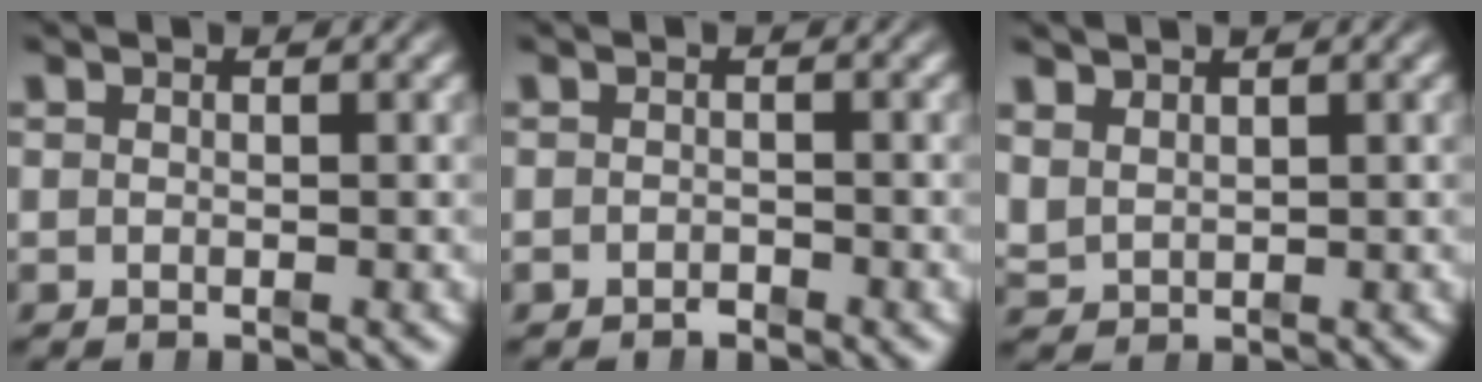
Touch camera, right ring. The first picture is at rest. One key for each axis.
{"total": 1.0, "fx": -0.9, "fy": -0.2, "fz": -0.1, "tx": 0.007, "ty": -0.007, "tz": -0.011}
{"total": 2.0, "fx": 1.6, "fy": 1.1, "fz": 0.4, "tx": -0.011, "ty": -0.001, "tz": 0.041}